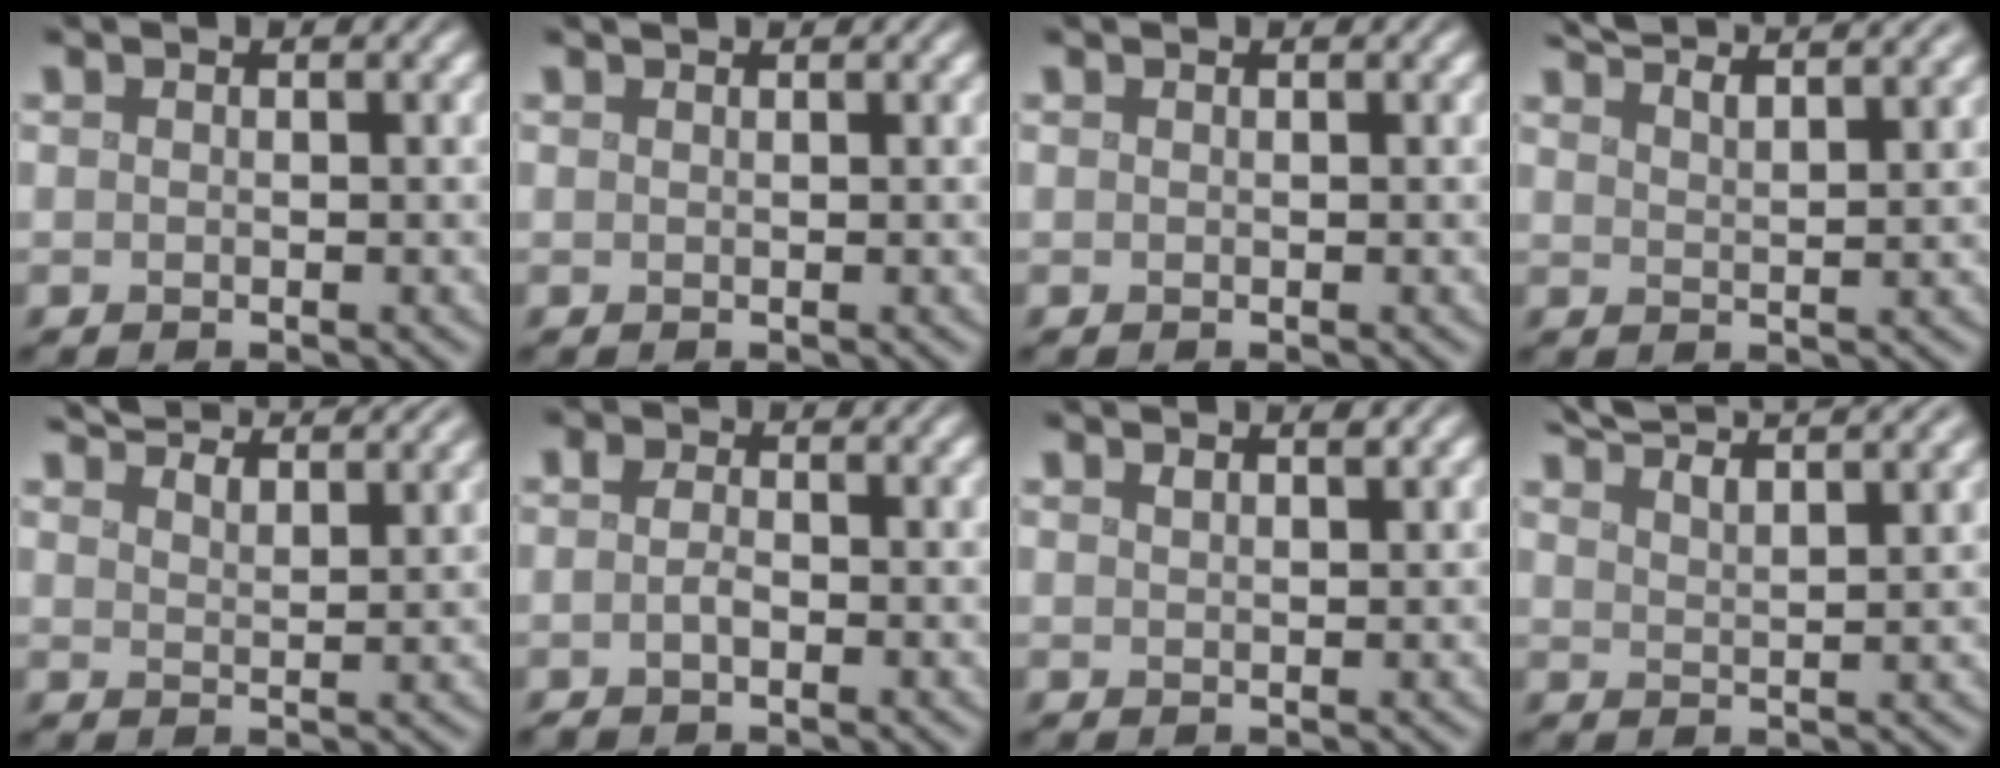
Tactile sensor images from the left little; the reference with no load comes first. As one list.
[{"total": 0.7, "force": [0.7, 0.1, 0.2], "torque": [-0.005, -0.001, 0.006]}, {"total": 0.0}, {"total": 6.9, "force": [5.8, 1.5, 3.3], "torque": [-0.028, 0.030, 0.056]}, {"total": 6.3, "force": [5.7, 1.2, 2.3], "torque": [-0.031, 0.017, 0.070]}, {"total": 1.2, "force": [-0.4, 0.7, 1.0], "torque": [-0.022, 0.003, -0.010]}, {"total": 0.9, "force": [0.7, 0.2, 0.5], "torque": [-0.011, 0.000, 0.013]}, {"total": 7.8, "force": [6.7, 1.6, 3.7], "torque": [-0.040, 0.032, 0.066]}]